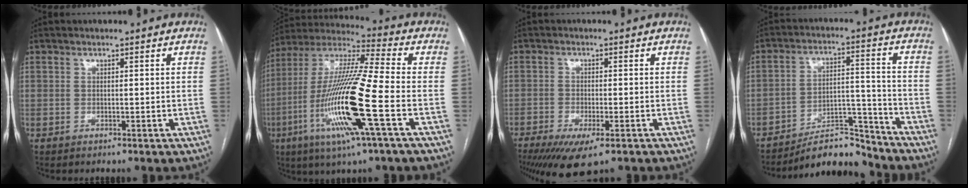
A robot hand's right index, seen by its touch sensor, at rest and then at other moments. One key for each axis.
{"total": 19.7, "fx": -5.9, "fy": 0.3, "fz": 18.8, "tx": -0.392, "ty": -0.021, "tz": -0.118}
{"total": 10.1, "fx": -6.8, "fy": 2.5, "fz": 7.0, "tx": -0.115, "ty": -0.023, "tz": -0.108}
{"total": 9.6, "fx": -9.1, "fy": 2.4, "fz": 1.9, "tx": -0.020, "ty": 0.042, "tz": -0.151}